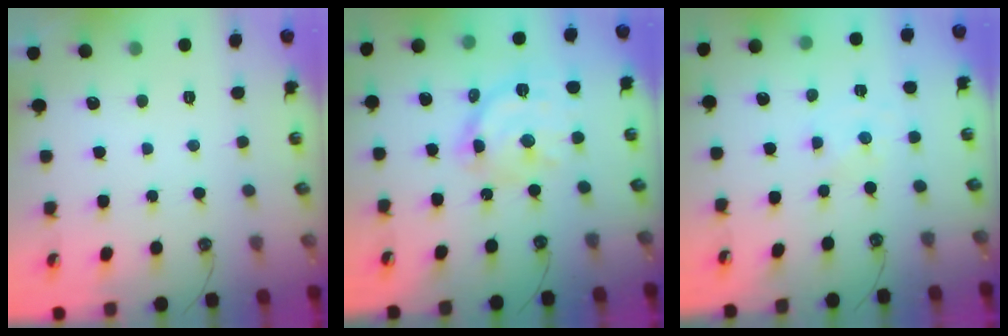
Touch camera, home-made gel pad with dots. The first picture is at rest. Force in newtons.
{"total": 16.0, "press": 16.0, "slide": 1.2}
{"total": 0.0}